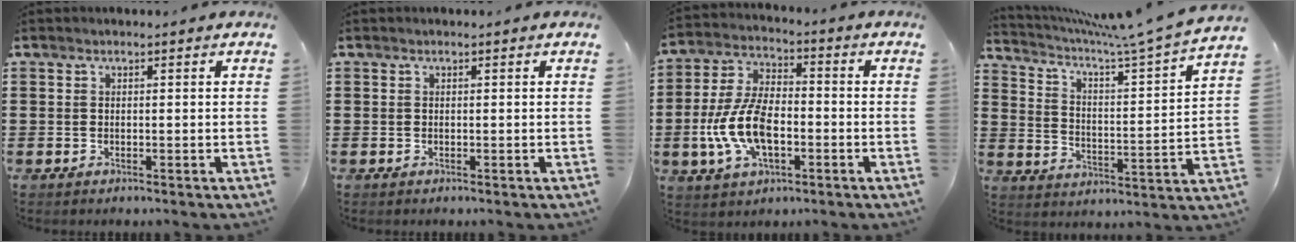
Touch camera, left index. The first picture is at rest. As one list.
[{"total": 0.0}, {"total": 10.4, "force": [-2.9, 5.3, 8.5], "torque": [-0.204, -0.004, -0.059]}, {"total": 5.8, "force": [4.9, -0.6, 3.0], "torque": [-0.079, -0.045, 0.074]}]